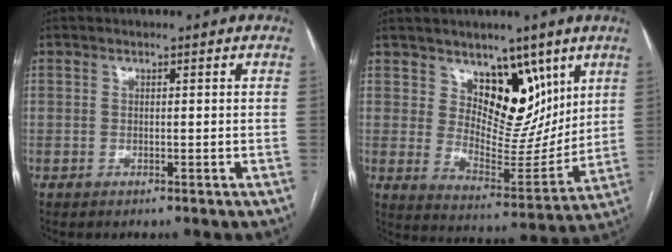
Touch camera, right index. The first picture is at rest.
{"total": 11.0, "force": [6.5, 6.4, 6.1], "torque": [-0.078, -0.010, 0.116]}